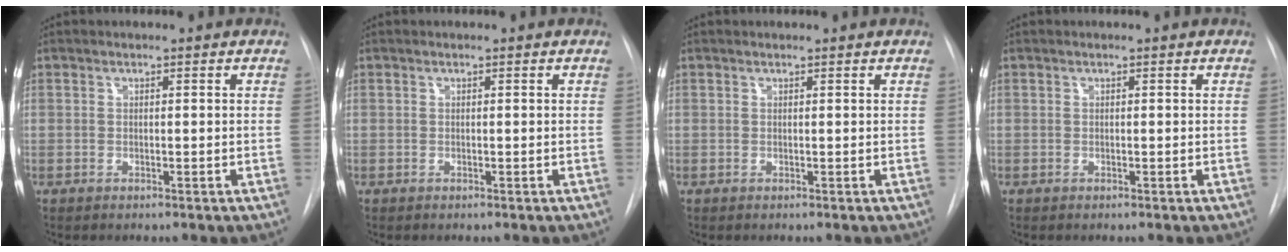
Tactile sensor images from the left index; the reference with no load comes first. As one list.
[{"total": 0.0}, {"total": 0.0}, {"total": 0.0}]